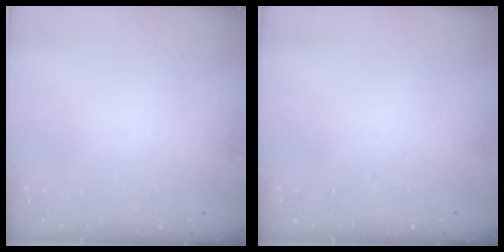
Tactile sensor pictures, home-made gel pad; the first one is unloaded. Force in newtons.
{"total": 0.0}